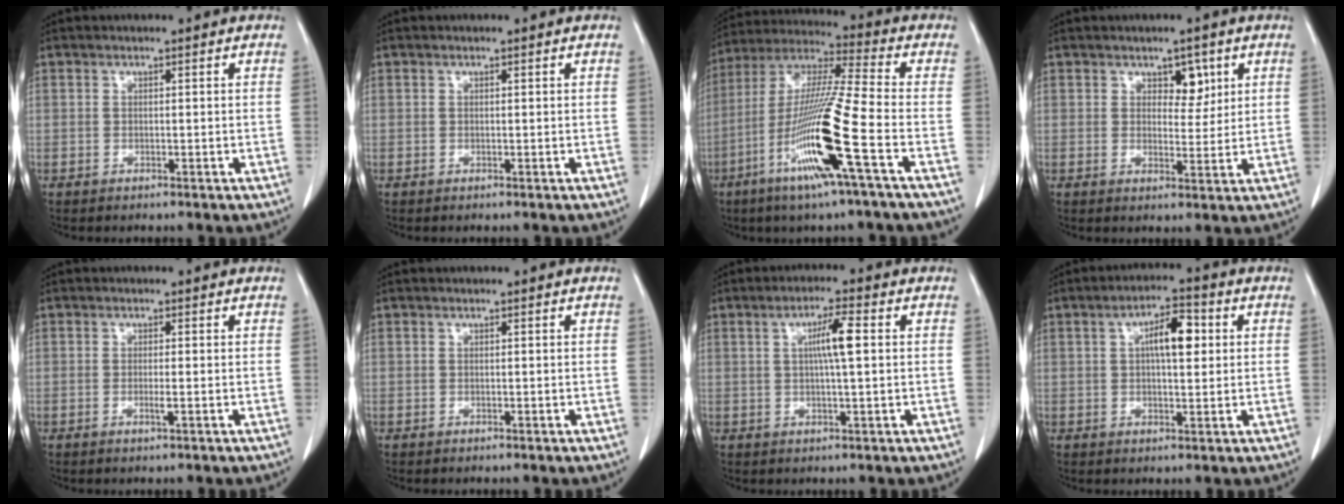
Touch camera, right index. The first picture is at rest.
{"total": 0.0}
{"total": 16.7, "force": [-6.4, -0.9, 15.4], "torque": [-0.314, -0.022, -0.128]}
{"total": 3.6, "force": [1.9, 2.1, 2.4], "torque": [-0.025, 0.000, 0.028]}
{"total": 1.3, "force": [-0.4, -0.1, 1.2], "torque": [-0.025, -0.004, -0.007]}
{"total": 0.0}
{"total": 5.0, "force": [0.9, 0.0, 4.9], "torque": [-0.089, 0.002, 0.015]}
{"total": 6.5, "force": [1.5, 2.1, 6.0], "torque": [-0.101, 0.013, 0.024]}